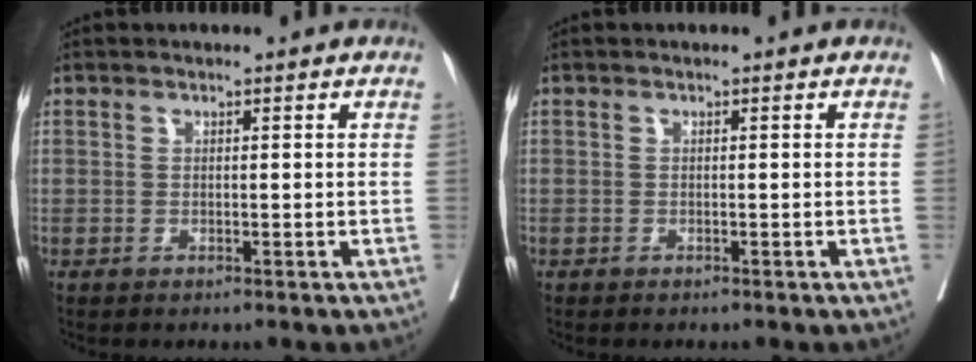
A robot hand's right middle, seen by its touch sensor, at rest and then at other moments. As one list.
[{"total": 0.0}]